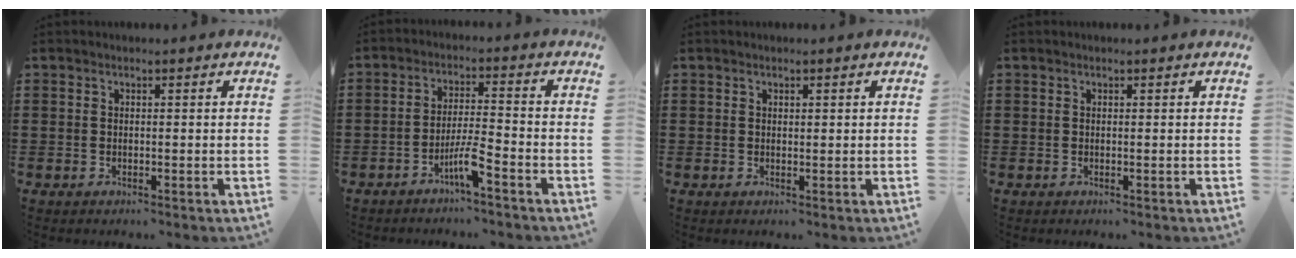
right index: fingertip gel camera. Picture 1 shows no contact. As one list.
[{"total": 4.9, "force": [-3.3, 0.2, 3.6], "torque": [-0.076, -0.006, -0.063]}, {"total": 0.5, "force": [0.3, 0.3, 0.3], "torque": [-0.005, 0.003, 0.006]}, {"total": 0.0}]